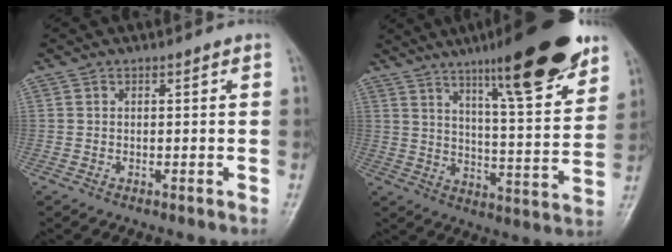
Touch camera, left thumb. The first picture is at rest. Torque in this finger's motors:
{"motor_torque": [1.27, 0.16, 1.80, -0.97, 0.33]}